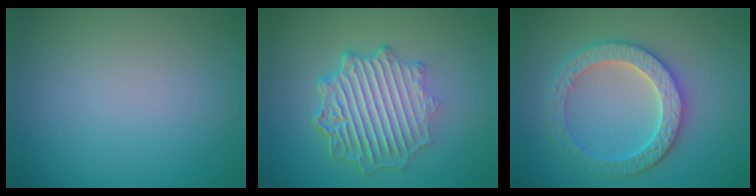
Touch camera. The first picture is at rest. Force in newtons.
{"total": 7.1, "press": 5.3, "slide": 4.7}
{"total": 4.1, "press": 4.0, "slide": 1.0}